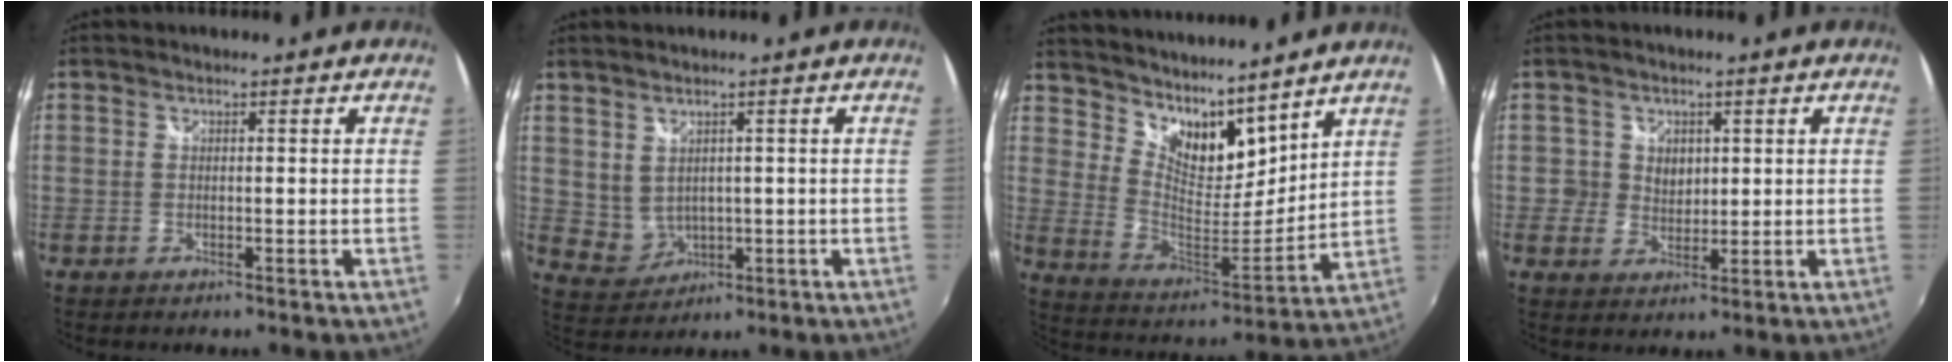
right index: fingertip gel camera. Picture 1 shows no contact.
{"total": 4.6, "force": [1.7, 3.5, 2.3], "torque": [-0.045, 0.000, 0.049]}
{"total": 13.6, "force": [11.2, 5.2, 5.7], "torque": [-0.105, -0.006, 0.209]}
{"total": 3.8, "force": [0.9, 3.6, 0.5], "torque": [-0.006, 0.008, 0.016]}